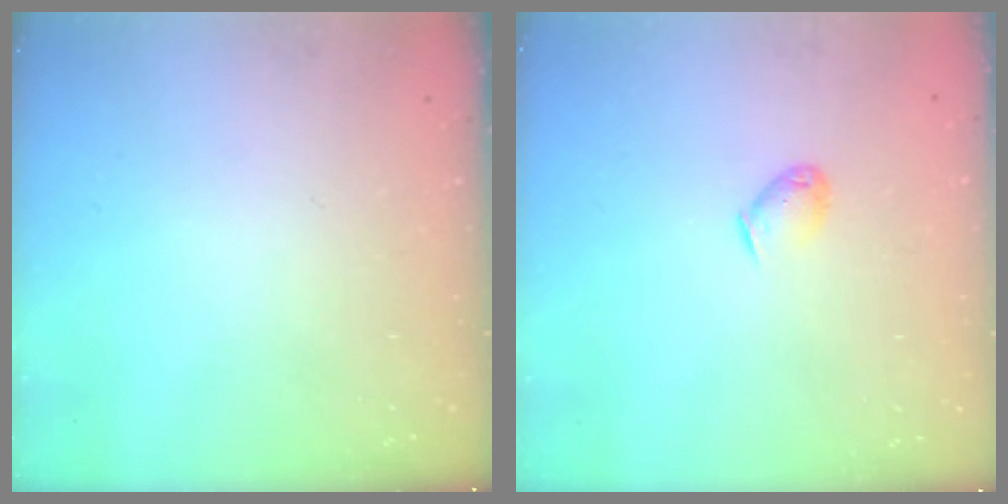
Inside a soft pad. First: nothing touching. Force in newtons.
{"total": 3.7, "press": 3.7, "slide": 0.7}